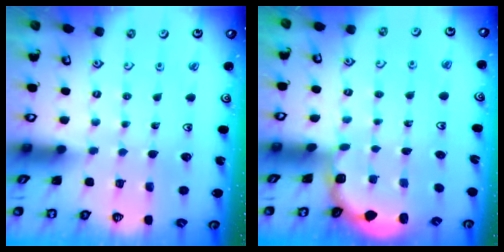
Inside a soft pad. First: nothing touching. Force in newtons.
{"total": 1.9, "press": 1.8, "slide": 0.7}